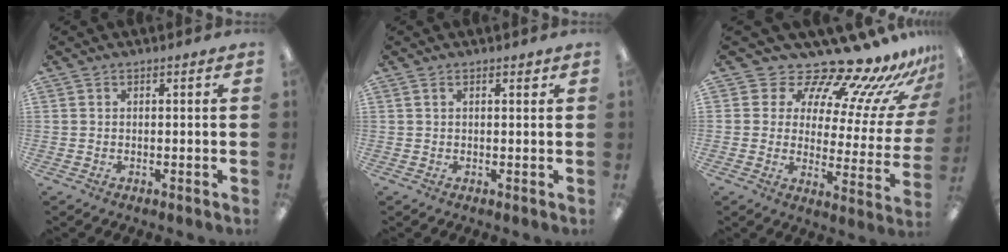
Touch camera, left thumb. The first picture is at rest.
{"total": 1.3, "force": [0.7, 0.5, 1.0], "torque": [-0.013, -0.002, 0.011]}
{"total": 16.0, "force": [14.4, 4.7, 5.1], "torque": [-0.072, -0.133, 0.237]}